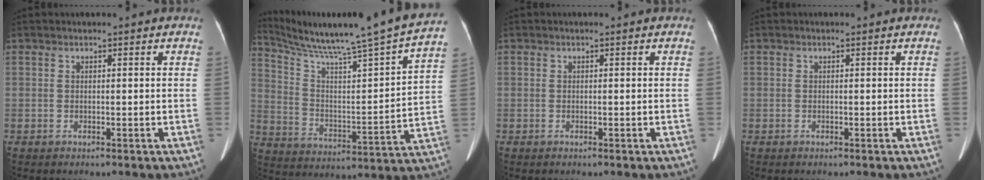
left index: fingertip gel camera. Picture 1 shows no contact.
{"total": 24.4, "force": [21.3, -1.5, 11.9], "torque": [-0.204, -0.054, 0.312]}
{"total": 0.0}
{"total": 0.0}